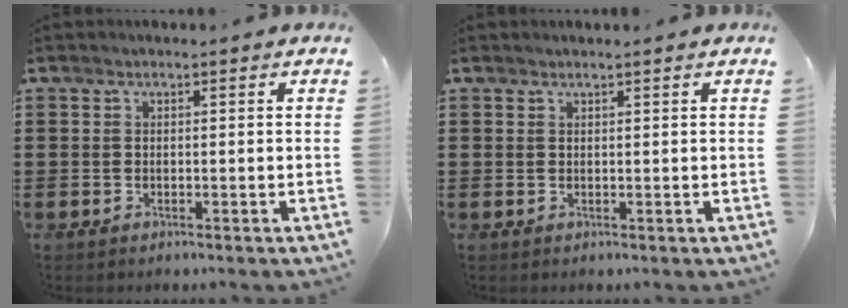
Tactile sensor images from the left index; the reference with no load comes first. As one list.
[{"total": 0.8, "force": [0.7, -0.2, 0.4], "torque": [-0.006, -0.003, 0.015]}]